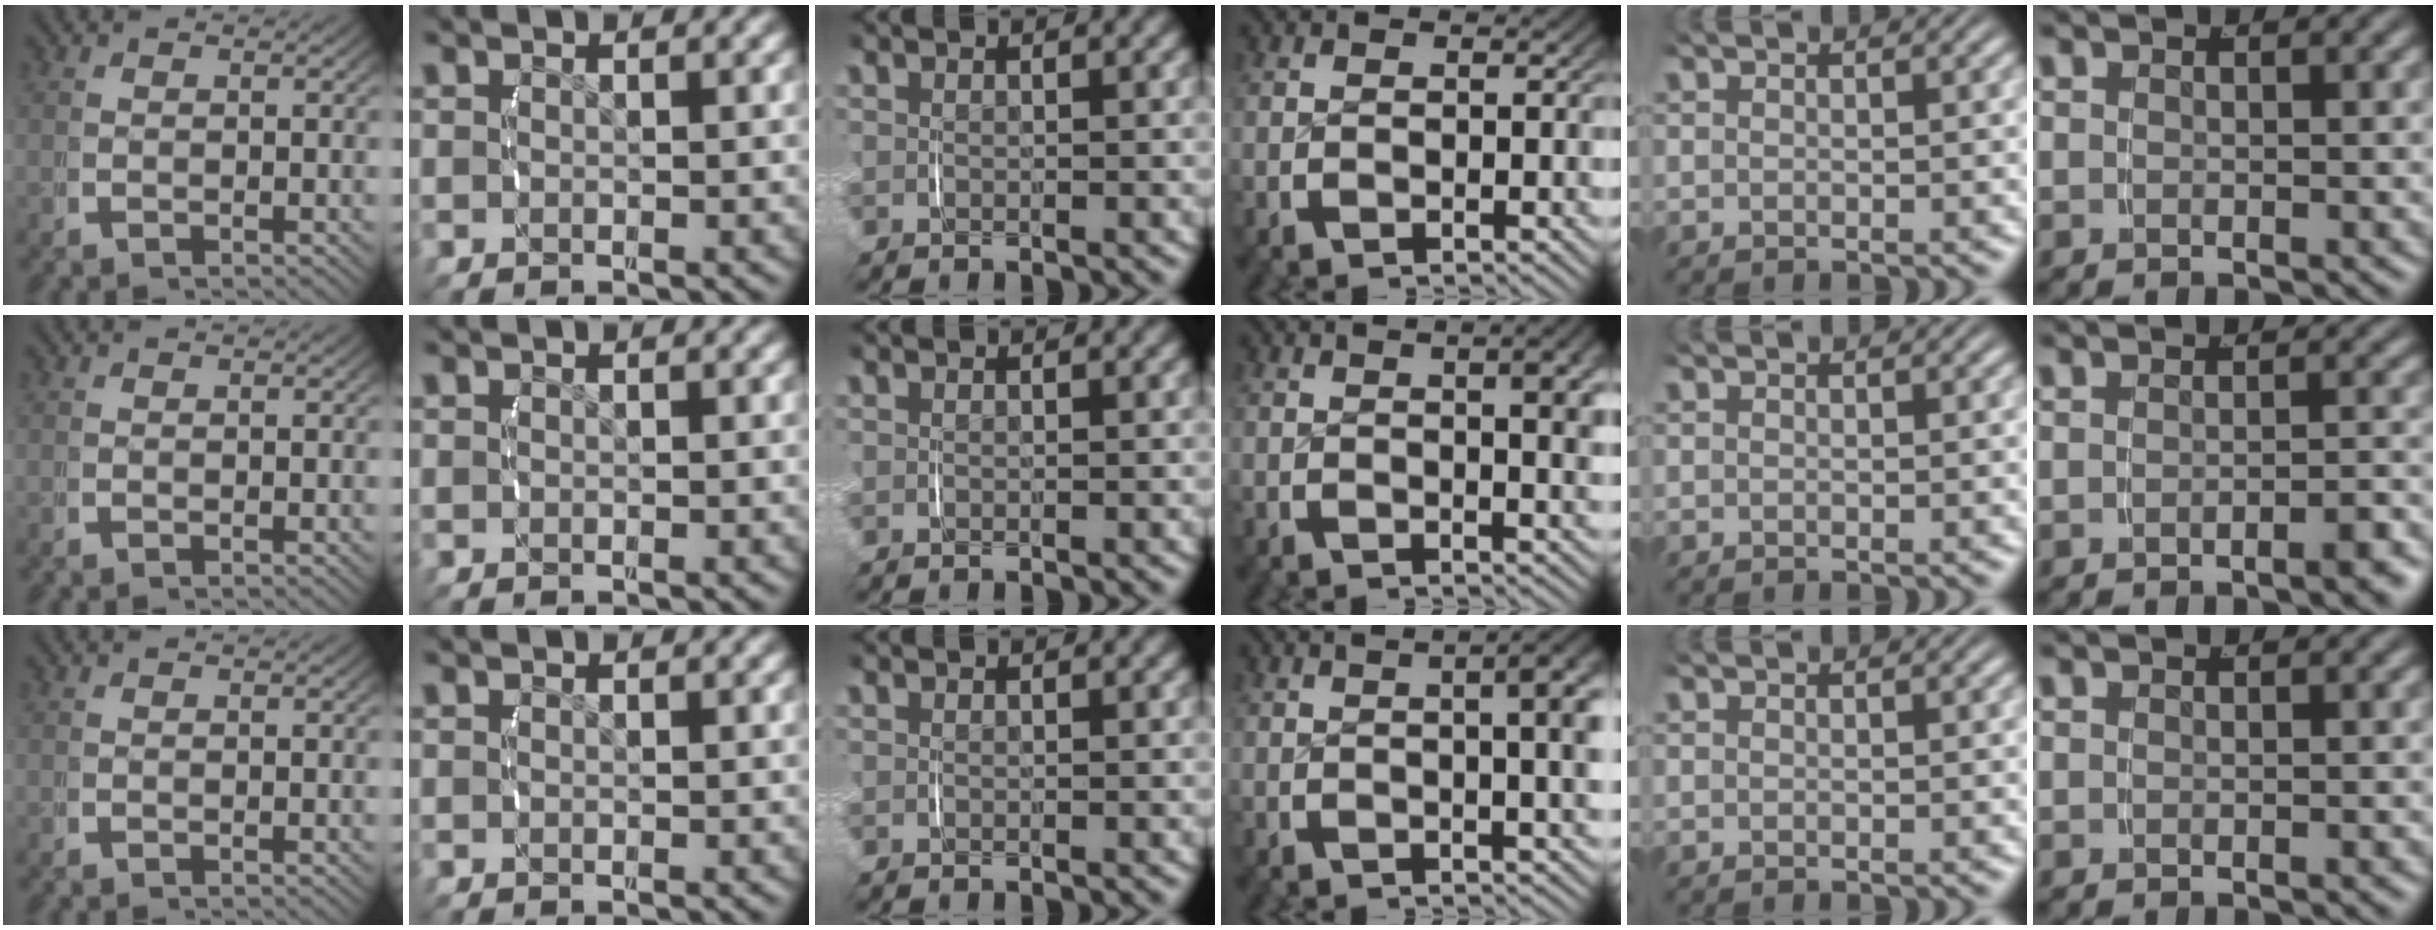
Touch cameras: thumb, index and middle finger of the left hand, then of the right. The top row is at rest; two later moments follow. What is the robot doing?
{"motion": "lift_and_place", "object": "string"}